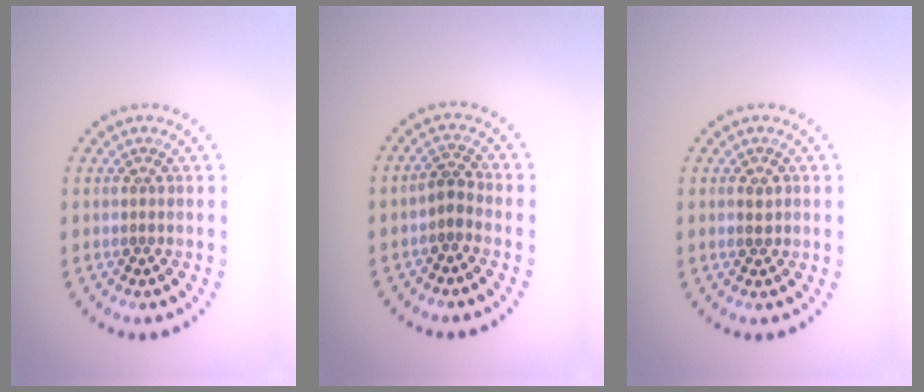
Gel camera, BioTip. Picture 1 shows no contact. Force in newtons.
{"total": 1.6, "press": 1.3, "slide": 0.9}
{"total": 1.1, "press": 1.1, "slide": 0.1}